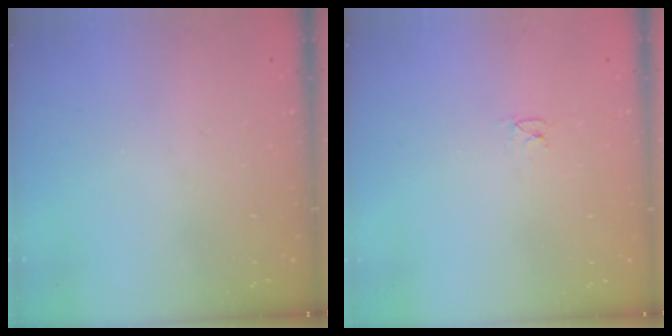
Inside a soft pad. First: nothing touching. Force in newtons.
{"total": 2.6, "press": 2.6, "slide": 0.3}